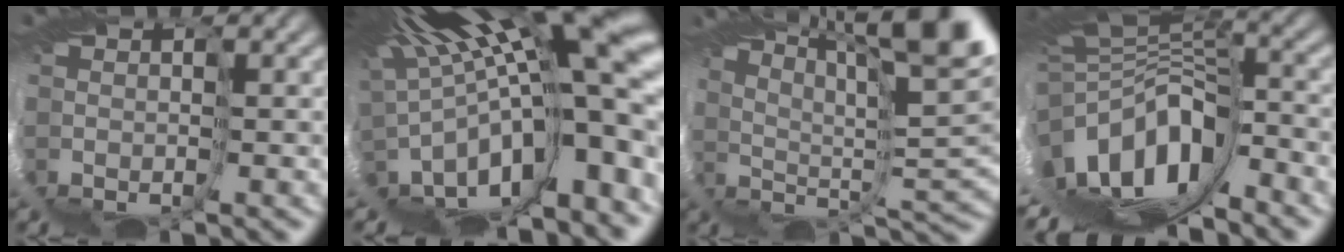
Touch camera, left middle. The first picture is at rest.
{"total": 12.2, "force": [2.4, 1.8, 11.9], "torque": [-0.176, -0.036, 0.059]}
{"total": 10.4, "force": [7.9, -2.4, 6.2], "torque": [-0.089, 0.028, 0.128]}
{"total": 7.1, "force": [-2.8, 1.6, 6.3], "torque": [-0.158, 0.000, -0.041]}